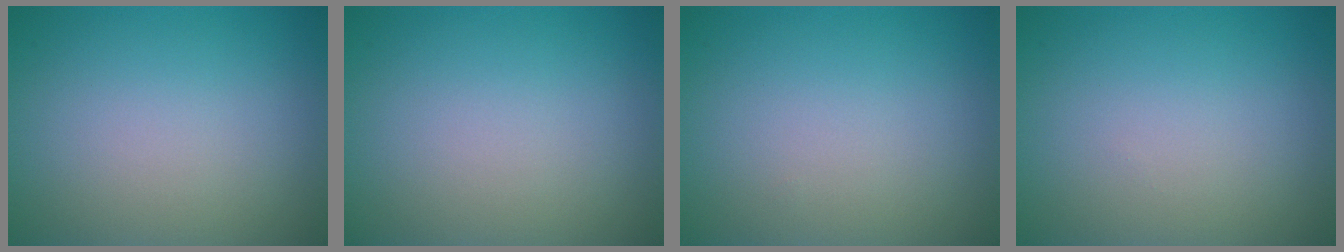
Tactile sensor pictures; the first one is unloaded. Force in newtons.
{"total": 0.0}
{"total": 0.0}
{"total": 0.0}